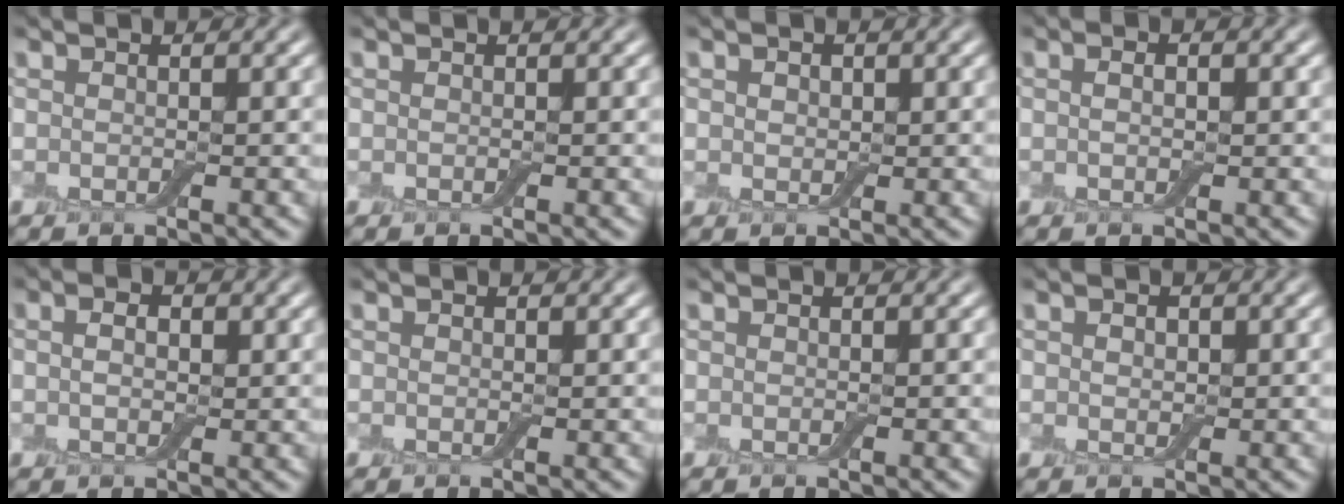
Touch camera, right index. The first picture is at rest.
{"total": 0.0}
{"total": 0.9, "force": [0.4, 0.8, 0.3], "torque": [-0.004, -0.001, 0.009]}
{"total": 1.9, "force": [0.6, 1.1, 1.4], "torque": [-0.015, 0.000, 0.001]}
{"total": 3.4, "force": [1.2, 2.2, 2.2], "torque": [-0.022, 0.017, -0.003]}
{"total": 0.0}
{"total": 0.0}
{"total": 0.8, "force": [0.2, 0.7, 0.5], "torque": [-0.007, -0.001, 0.005]}